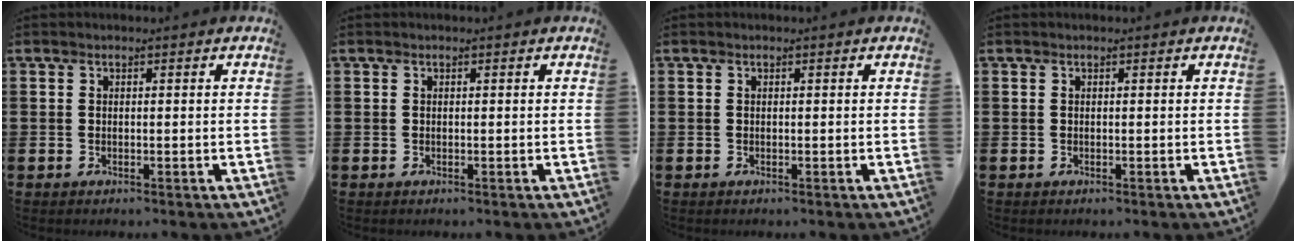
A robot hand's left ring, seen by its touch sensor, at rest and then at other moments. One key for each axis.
{"total": 0.0}
{"total": 0.0}
{"total": 0.0}